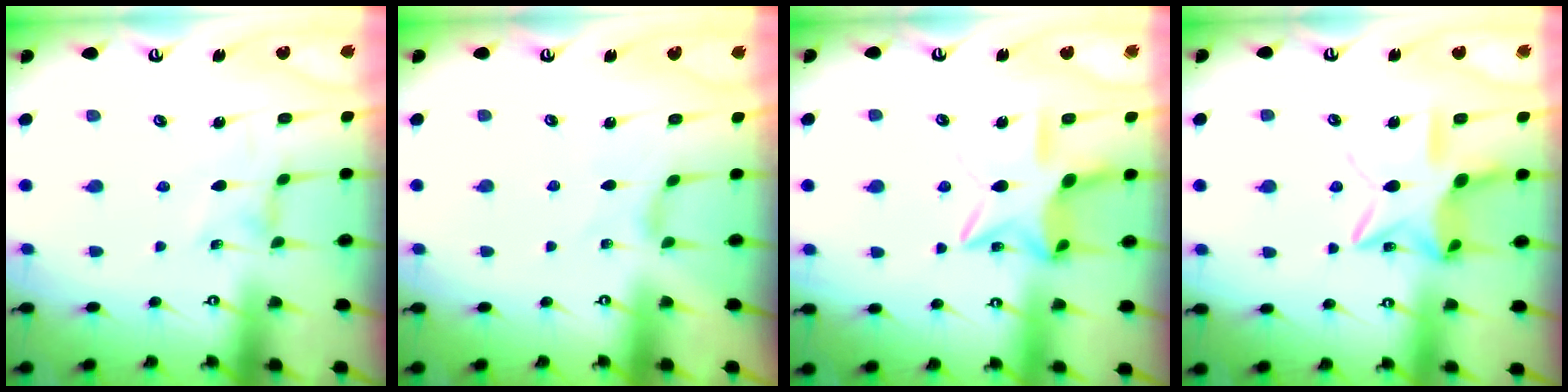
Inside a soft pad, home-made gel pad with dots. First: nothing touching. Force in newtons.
{"total": 1.7, "press": 1.6, "slide": 0.4}
{"total": 13.8, "press": 13.7, "slide": 1.0}
{"total": 14.7, "press": 14.7, "slide": 1.0}